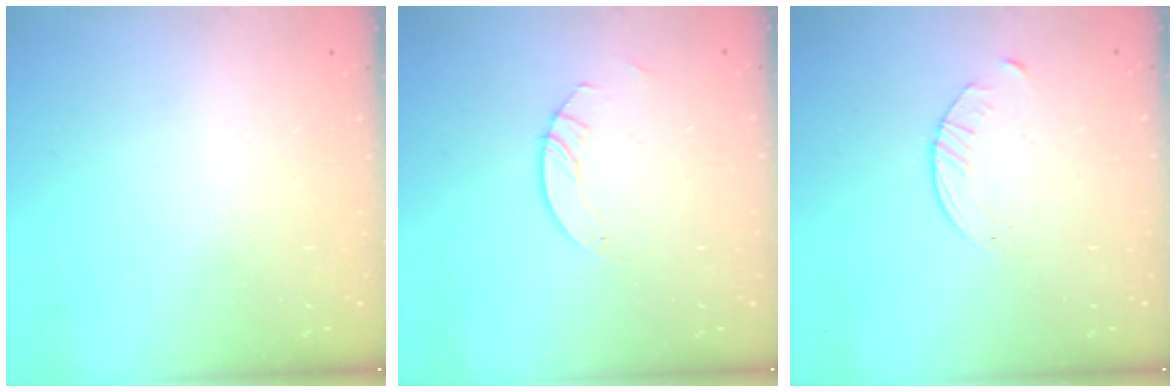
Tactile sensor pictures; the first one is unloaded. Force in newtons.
{"total": 3.0, "press": 3.0, "slide": 0.3}
{"total": 3.1, "press": 3.0, "slide": 0.4}